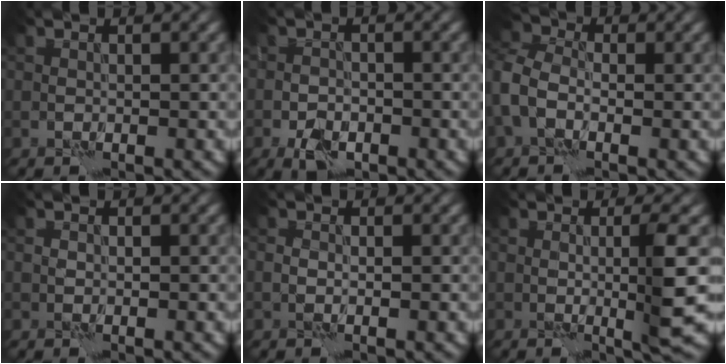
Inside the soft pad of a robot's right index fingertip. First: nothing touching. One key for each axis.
{"total": 3.3, "fx": -1.9, "fy": 1.9, "fz": 1.9, "tx": -0.031, "ty": -0.003, "tz": -0.037}
{"total": 3.9, "fx": -0.9, "fy": 3.0, "fz": 2.5, "tx": -0.059, "ty": 0.009, "tz": -0.037}
{"total": 0.0}
{"total": 0.8, "fx": 0.0, "fy": 0.5, "fz": 0.6, "tx": -0.015, "ty": -0.002, "tz": -0.001}
{"total": 4.3, "fx": 0.1, "fy": 0.3, "fz": 4.3, "tx": -0.071, "ty": -0.003, "tz": 0.003}